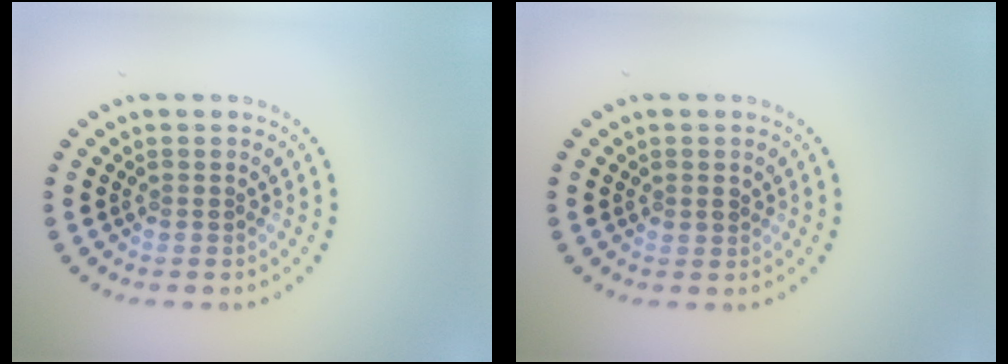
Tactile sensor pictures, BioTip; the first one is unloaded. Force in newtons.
{"total": 0.5, "press": 0.4, "slide": 0.3}